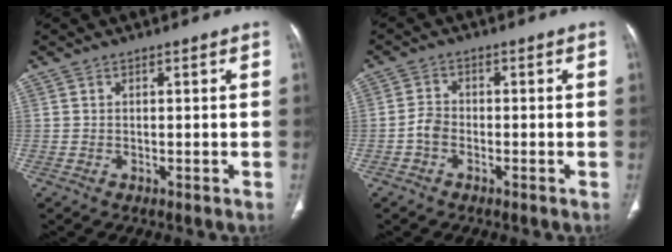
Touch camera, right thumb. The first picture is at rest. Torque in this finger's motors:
{"motor_torque": [0.19, -0.01, 0.65, -0.43, 0.00]}